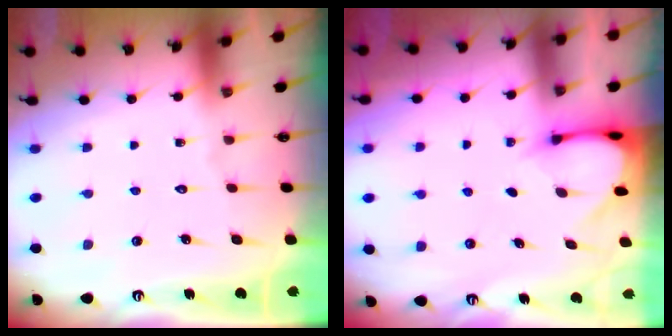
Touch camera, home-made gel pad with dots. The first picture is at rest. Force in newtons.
{"total": 2.8, "press": 2.8, "slide": 0.2}